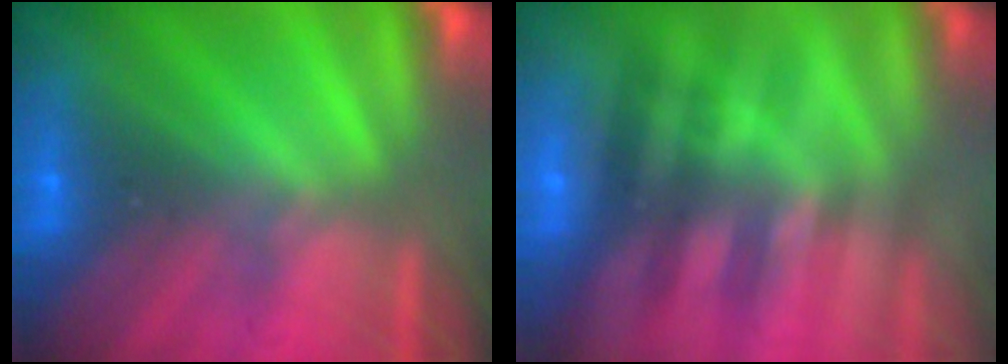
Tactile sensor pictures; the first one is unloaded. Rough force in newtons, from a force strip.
{"total": 2.4}